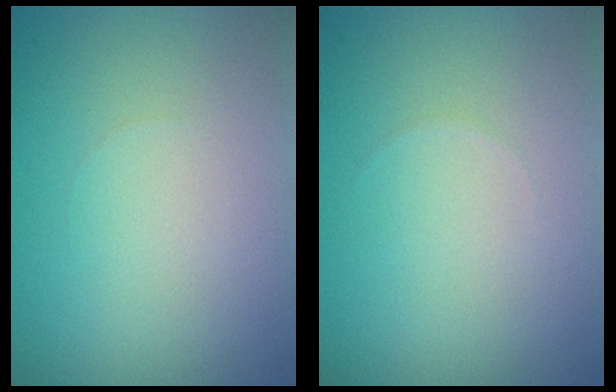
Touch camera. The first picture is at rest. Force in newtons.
{"total": 0.0}